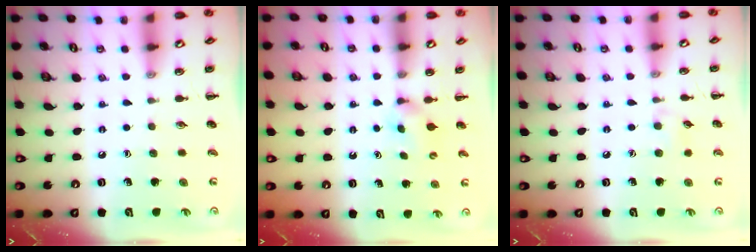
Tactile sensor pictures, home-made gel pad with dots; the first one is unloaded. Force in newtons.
{"total": 1.8, "press": 1.5, "slide": 1.0}
{"total": 5.1, "press": 4.8, "slide": 1.8}